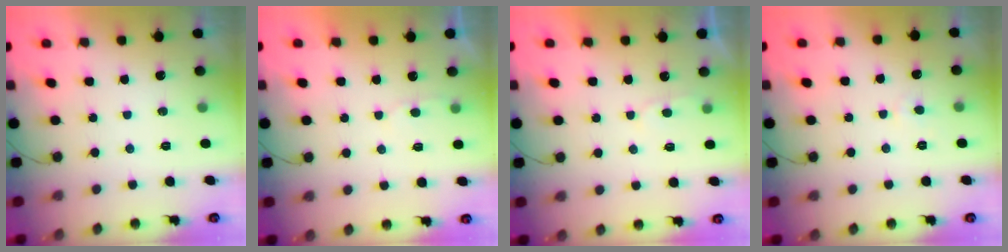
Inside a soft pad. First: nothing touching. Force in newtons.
{"total": 2.7, "press": 2.7, "slide": 0.3}
{"total": 2.5, "press": 2.5, "slide": 0.3}
{"total": 2.6, "press": 2.6, "slide": 0.2}